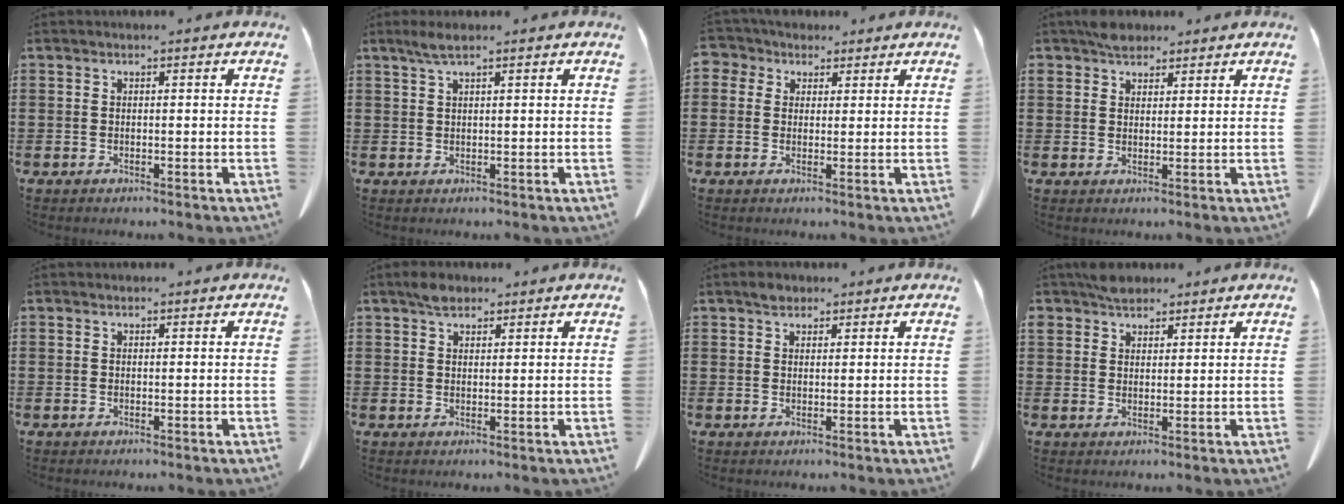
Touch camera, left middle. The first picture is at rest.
{"total": 2.1, "force": [1.4, 0.2, 1.6], "torque": [-0.033, 0.000, 0.026]}
{"total": 3.3, "force": [1.8, 2.6, 0.8], "torque": [-0.023, 0.008, 0.031]}
{"total": 3.1, "force": [2.7, 1.4, 0.6], "torque": [-0.019, 0.002, 0.054]}
{"total": 0.0}
{"total": 2.6, "force": [2.1, 1.2, 1.0], "torque": [-0.017, 0.000, 0.039]}
{"total": 2.0, "force": [1.6, 1.1, 0.5], "torque": [-0.006, 0.000, 0.030]}
{"total": 3.2, "force": [2.8, 1.5, 0.4], "torque": [-0.017, 0.001, 0.057]}